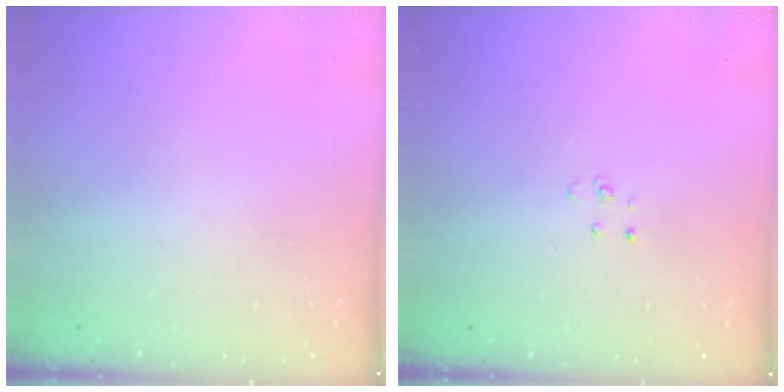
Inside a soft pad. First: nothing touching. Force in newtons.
{"total": 2.6, "press": 2.6, "slide": 0.2}